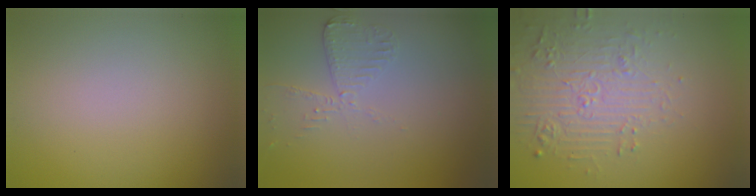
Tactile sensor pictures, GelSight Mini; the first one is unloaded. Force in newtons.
{"total": 2.4, "press": 2.4, "slide": 0.2}
{"total": 5.4, "press": 3.8, "slide": 3.8}